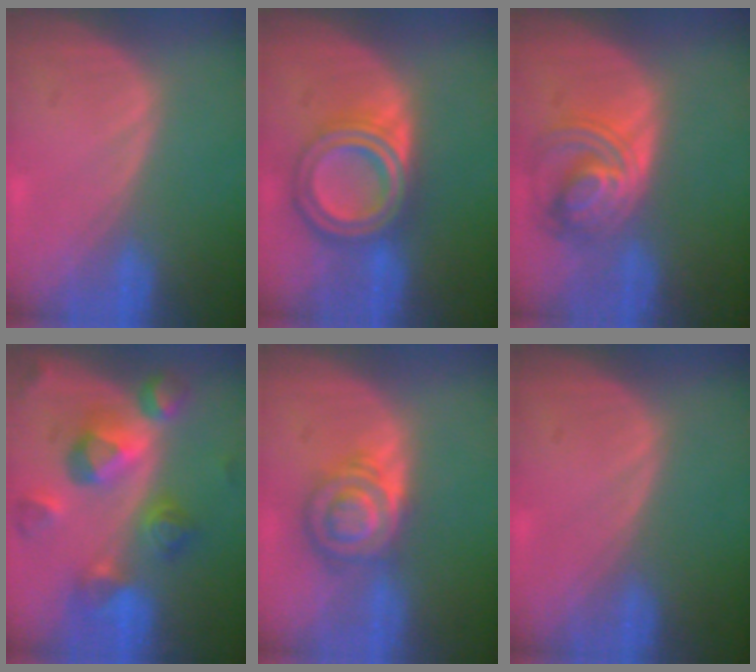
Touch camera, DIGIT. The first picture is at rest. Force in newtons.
{"total": 8.1, "press": 8.1, "slide": 0.5}
{"total": 6.8, "press": 6.7, "slide": 1.2}
{"total": 10.5, "press": 9.4, "slide": 4.7}
{"total": 6.4, "press": 6.4, "slide": 0.0}
{"total": 0.0}